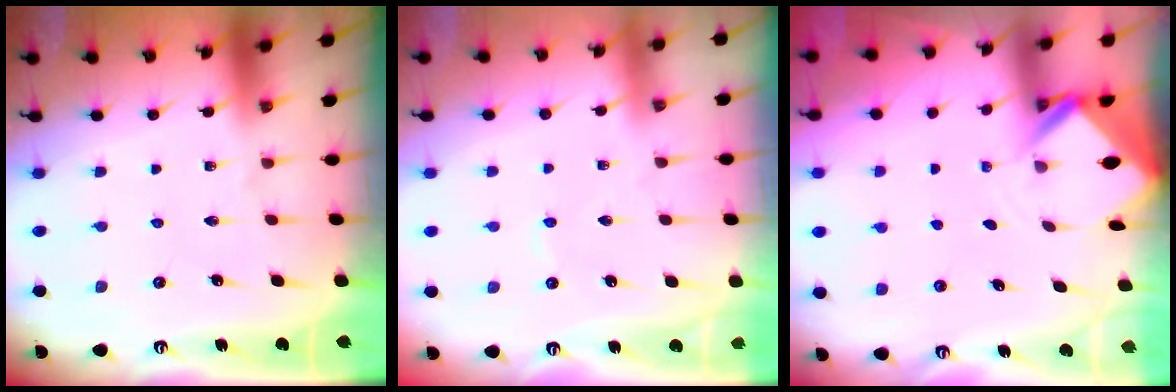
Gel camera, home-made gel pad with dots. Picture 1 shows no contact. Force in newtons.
{"total": 1.5, "press": 1.4, "slide": 0.2}
{"total": 2.7, "press": 2.7, "slide": 0.2}